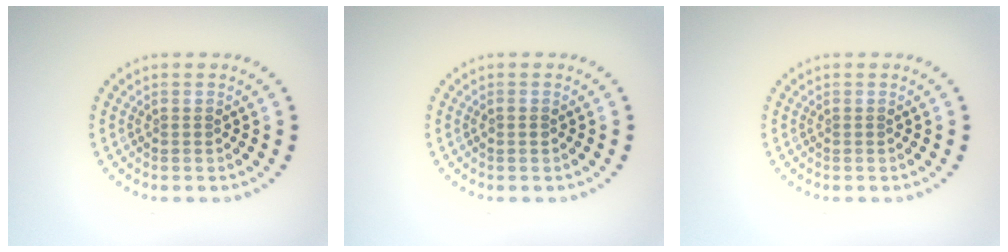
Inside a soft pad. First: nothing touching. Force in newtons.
{"total": 0.7, "press": 0.7, "slide": 0.2}
{"total": 0.0}